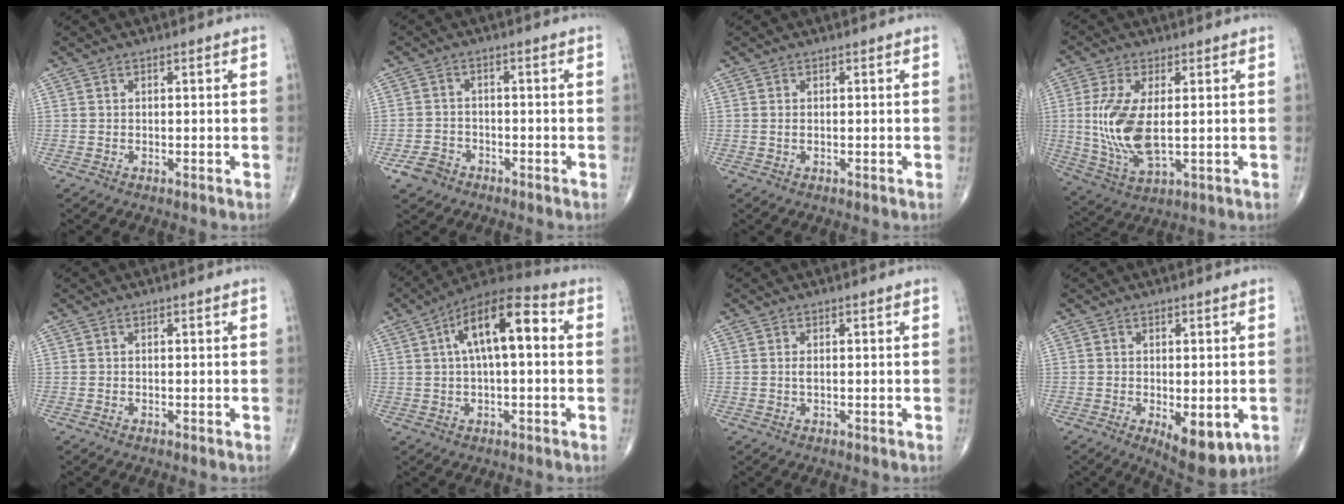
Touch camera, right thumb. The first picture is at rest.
{"total": 3.8, "force": [-2.4, 2.7, 0.9], "torque": [-0.007, 0.017, -0.042]}
{"total": 0.5, "force": [0.1, 0.3, 0.5], "torque": [-0.013, 0.001, 0.003]}
{"total": 13.2, "force": [0.5, 5.9, 11.8], "torque": [-0.261, -0.015, 0.022]}
{"total": 0.0}
{"total": 13.9, "force": [2.7, 5.7, 12.5], "torque": [-0.203, 0.037, 0.036]}
{"total": 0.8, "force": [0.1, 0.2, 0.7], "torque": [-0.017, -0.002, 0.002]}
{"total": 8.4, "force": [-2.5, 3.8, 7.1], "torque": [-0.088, -0.015, -0.025]}